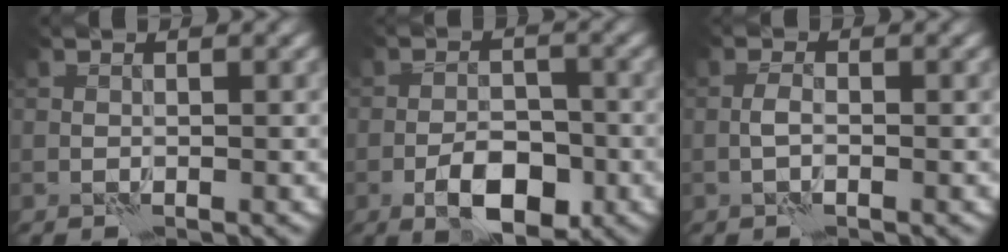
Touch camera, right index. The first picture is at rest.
{"total": 5.2, "force": [-2.6, 2.4, 3.8], "torque": [-0.056, 0.003, -0.048]}
{"total": 1.1, "force": [-0.5, 0.3, 0.9], "torque": [-0.022, 0.004, -0.013]}